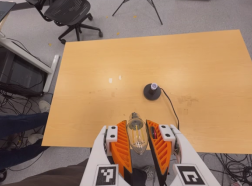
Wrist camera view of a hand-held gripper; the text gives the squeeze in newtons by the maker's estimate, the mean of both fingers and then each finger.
{"total": 11.6, "left": 11.8, "right": 11.4}